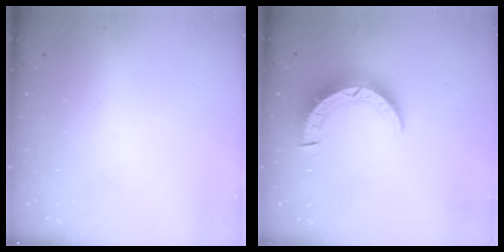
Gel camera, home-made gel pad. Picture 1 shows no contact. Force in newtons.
{"total": 7.7, "press": 7.6, "slide": 0.8}